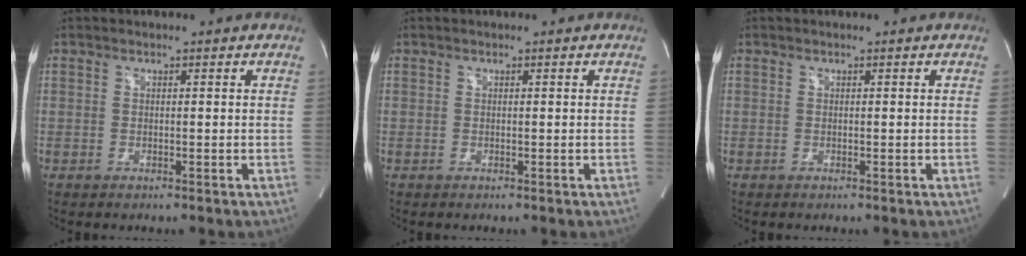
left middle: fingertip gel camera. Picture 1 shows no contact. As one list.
[{"total": 0.0}, {"total": 0.0}]